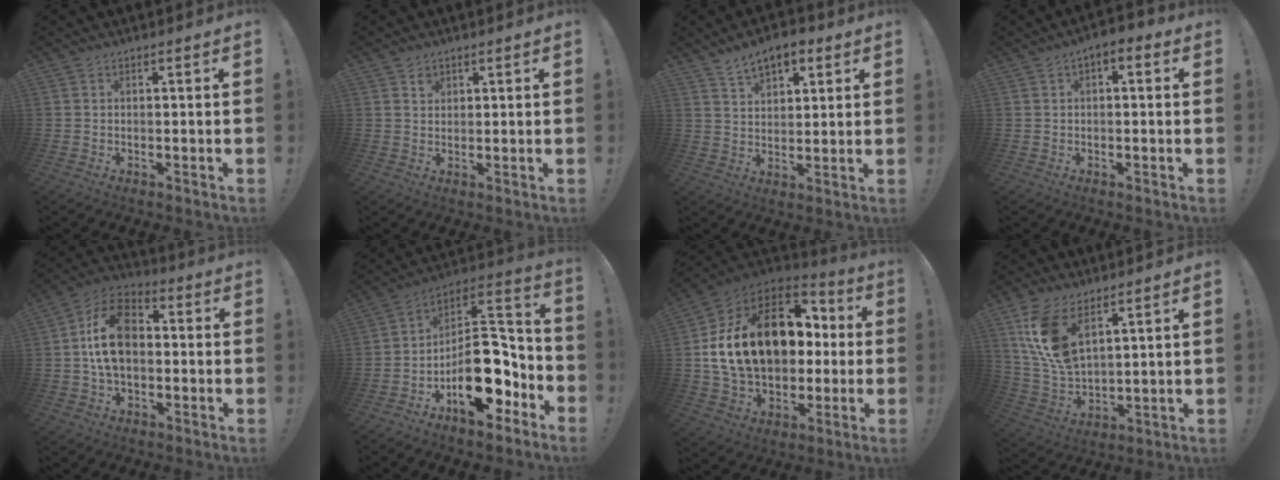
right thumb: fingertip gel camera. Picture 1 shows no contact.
{"total": 1.9, "force": [1.2, 1.4, 0.3], "torque": [0.009, -0.010, 0.020]}
{"total": 8.0, "force": [5.2, 4.6, 3.9], "torque": [-0.053, -0.024, 0.094]}
{"total": 2.7, "force": [-0.1, 1.6, 2.2], "torque": [-0.033, 0.009, -0.006]}
{"total": 15.4, "force": [0.9, 10.4, 11.3], "torque": [-0.203, 0.022, 0.016]}
{"total": 18.8, "force": [-6.8, 11.4, 13.4], "torque": [-0.172, 0.044, -0.092]}
{"total": 24.3, "force": [4.0, 16.7, 17.3], "torque": [-0.296, 0.000, 0.099]}
{"total": 13.0, "force": [7.4, 6.6, 8.4], "torque": [-0.174, -0.037, 0.143]}